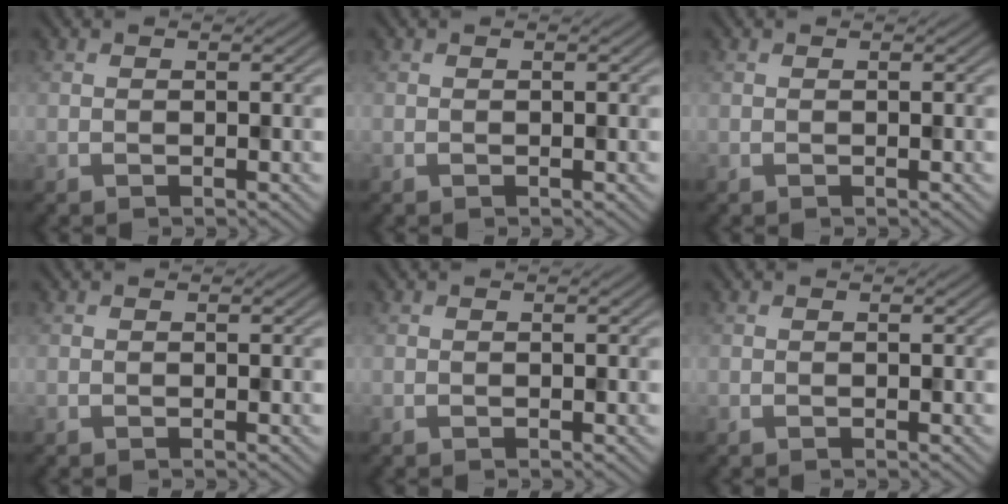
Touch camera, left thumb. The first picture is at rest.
{"total": 0.0}
{"total": 0.0}
{"total": 0.0}
{"total": 0.0}
{"total": 0.0}